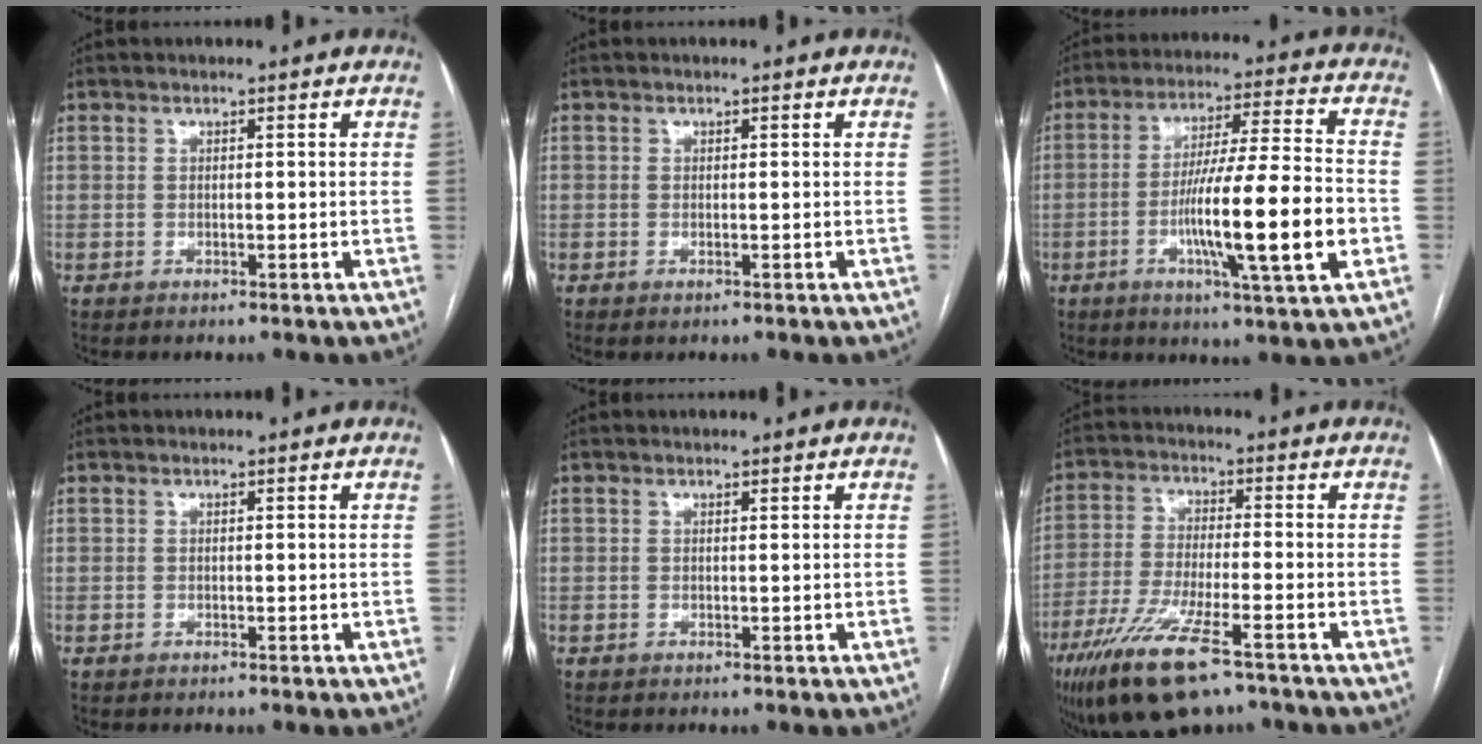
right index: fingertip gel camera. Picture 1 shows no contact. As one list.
[{"total": 0.6, "force": [-0.1, 0.1, 0.5], "torque": [-0.012, -0.002, -0.002]}, {"total": 16.4, "force": [-4.1, 0.3, 15.9], "torque": [-0.271, -0.008, -0.071]}, {"total": 0.0}, {"total": 0.0}, {"total": 14.1, "force": [-8.9, 2.6, 10.6], "torque": [-0.214, -0.036, -0.154]}]